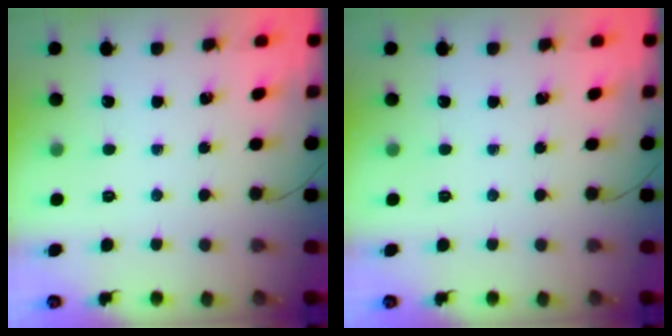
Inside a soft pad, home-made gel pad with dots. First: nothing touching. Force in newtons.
{"total": 0.0}